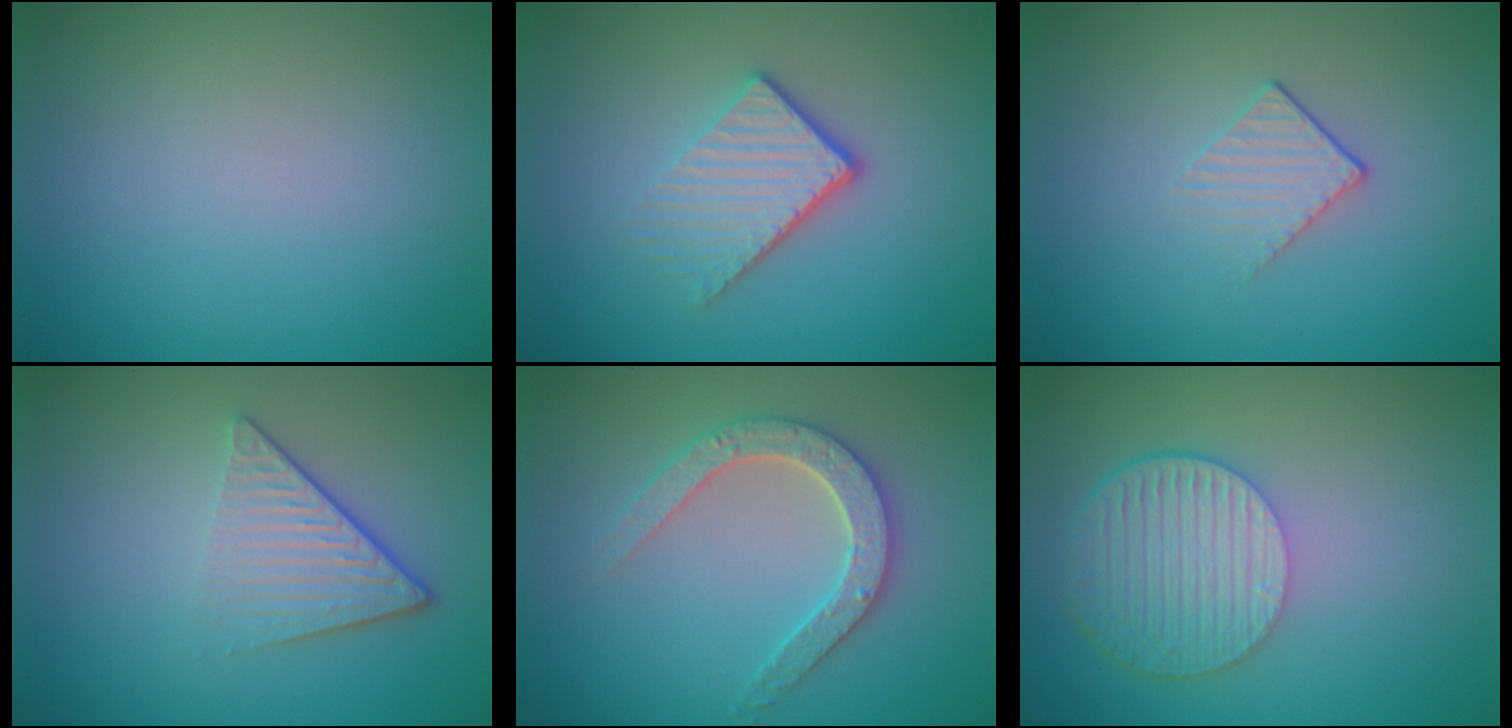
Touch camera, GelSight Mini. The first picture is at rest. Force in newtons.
{"total": 3.9, "press": 2.7, "slide": 2.9}
{"total": 1.5, "press": 0.9, "slide": 1.2}
{"total": 4.6, "press": 2.9, "slide": 3.6}
{"total": 3.2, "press": 3.1, "slide": 0.7}
{"total": 6.1, "press": 4.5, "slide": 4.1}